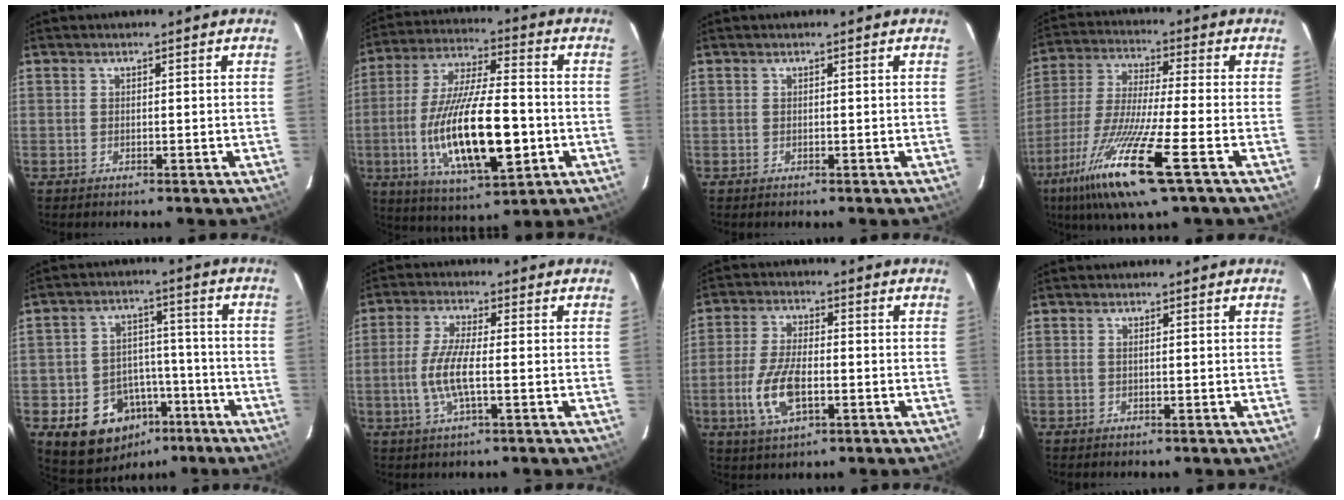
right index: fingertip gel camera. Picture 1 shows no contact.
{"total": 20.7, "force": [-4.6, 6.3, 19.2], "torque": [-0.379, -0.019, -0.072]}
{"total": 0.0}
{"total": 17.7, "force": [-8.8, 1.4, 15.3], "torque": [-0.325, -0.038, -0.173]}
{"total": 13.8, "force": [-7.0, 10.5, 5.6], "torque": [-0.125, 0.038, -0.078]}
{"total": 7.3, "force": [-1.4, 1.3, 7.1], "torque": [-0.146, -0.005, -0.029]}
{"total": 9.9, "force": [-2.7, 4.3, 8.5], "torque": [-0.183, -0.005, -0.049]}
{"total": 0.6, "force": [0.0, -0.2, 0.5], "torque": [-0.009, 0.001, -0.001]}